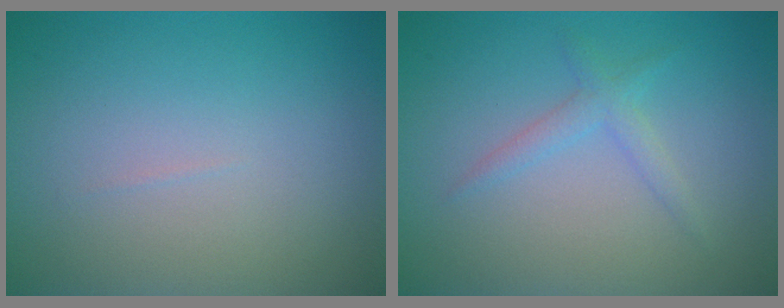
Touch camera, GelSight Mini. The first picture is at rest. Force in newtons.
{"total": 1.6, "press": 1.6, "slide": 0.1}